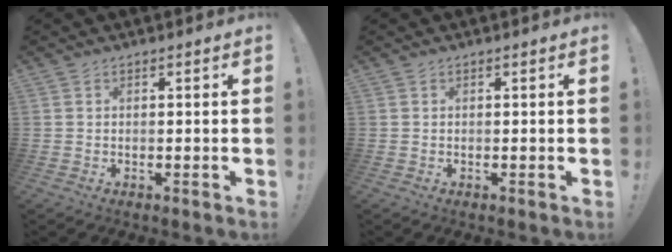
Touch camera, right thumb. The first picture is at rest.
{"total": 0.0}